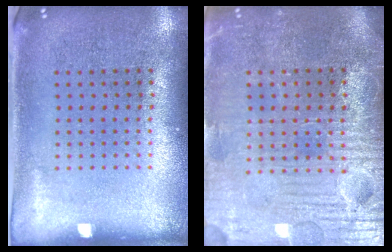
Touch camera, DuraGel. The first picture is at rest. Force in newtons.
{"total": 4.0, "press": 3.8, "slide": 1.2}